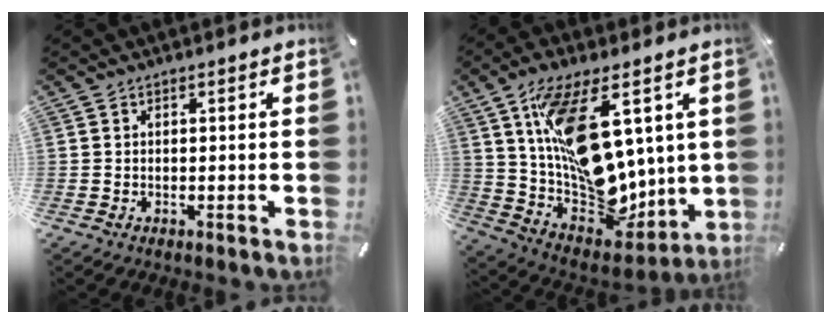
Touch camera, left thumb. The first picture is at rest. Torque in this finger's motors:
{"motor_torque": [2.54, 2.47, 2.54, -0.23, 0.37]}